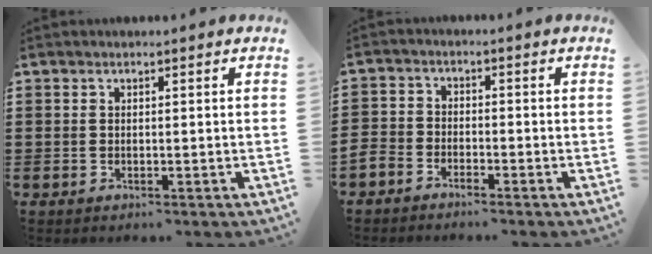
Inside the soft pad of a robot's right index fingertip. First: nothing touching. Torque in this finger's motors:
{"motor_torque": [1.09, 1.05, 0.25, 0.06]}